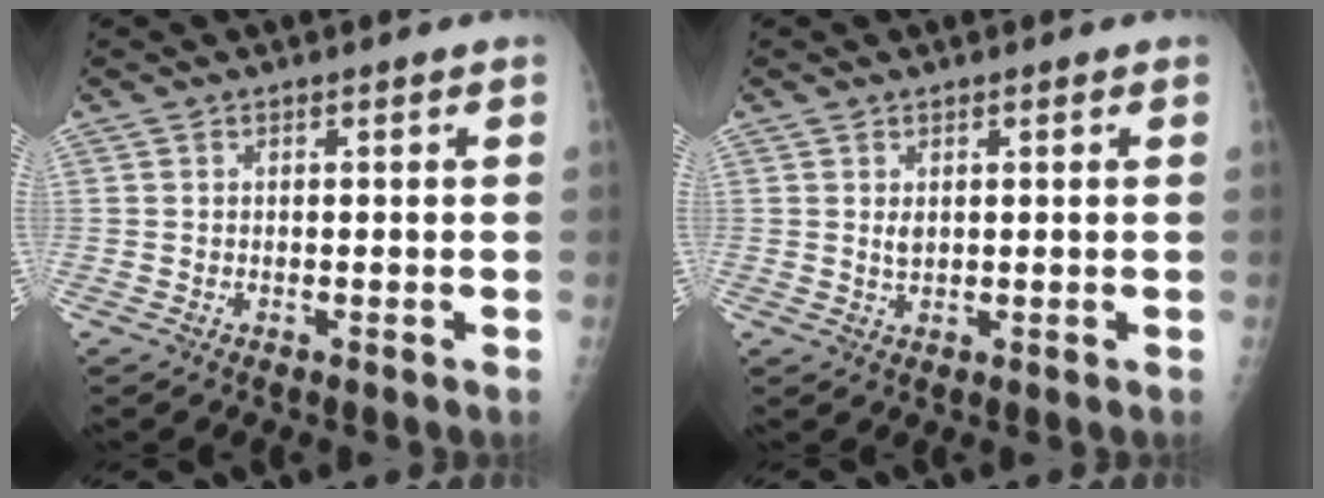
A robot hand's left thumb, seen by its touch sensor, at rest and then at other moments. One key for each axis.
{"total": 1.4, "fx": 0.5, "fy": 0.9, "fz": 1.0, "tx": -0.011, "ty": -0.005, "tz": 0.013}